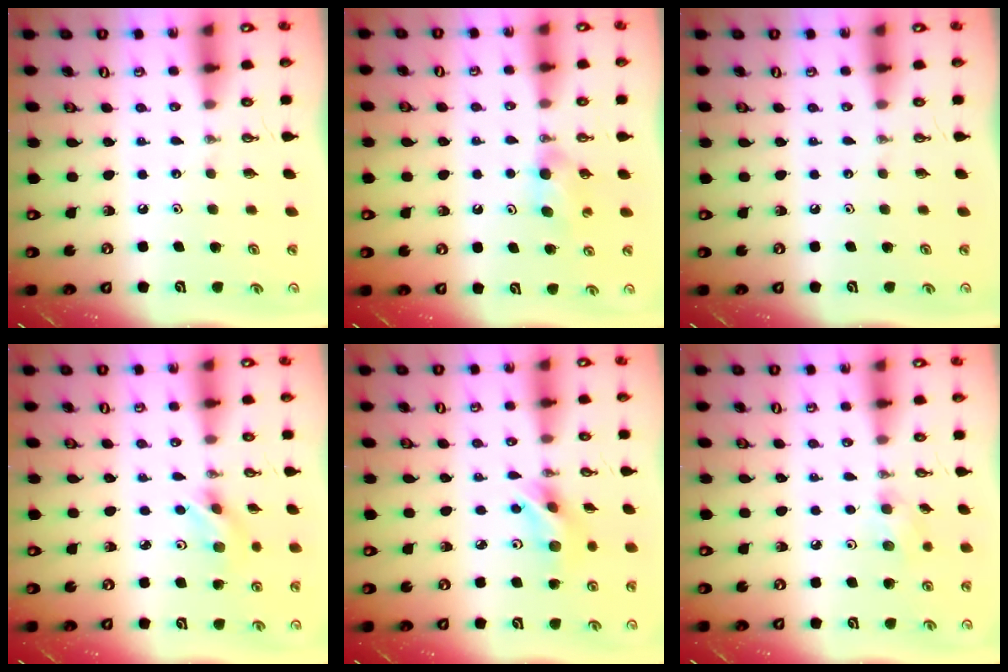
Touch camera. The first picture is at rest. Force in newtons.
{"total": 4.8, "press": 4.8, "slide": 0.5}
{"total": 0.0}
{"total": 4.7, "press": 4.6, "slide": 0.7}
{"total": 9.0, "press": 8.2, "slide": 3.6}
{"total": 6.7, "press": 6.6, "slide": 1.4}